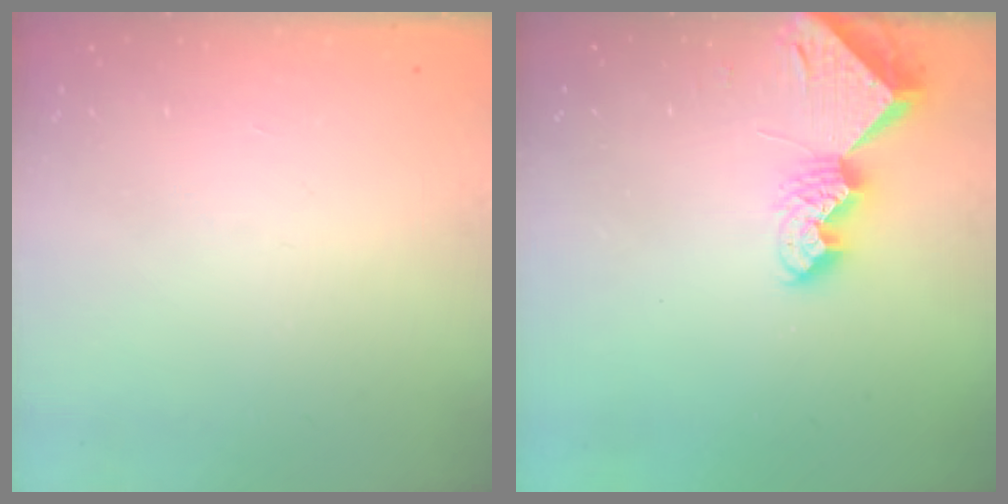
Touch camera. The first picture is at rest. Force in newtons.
{"total": 8.0, "press": 7.9, "slide": 0.8}